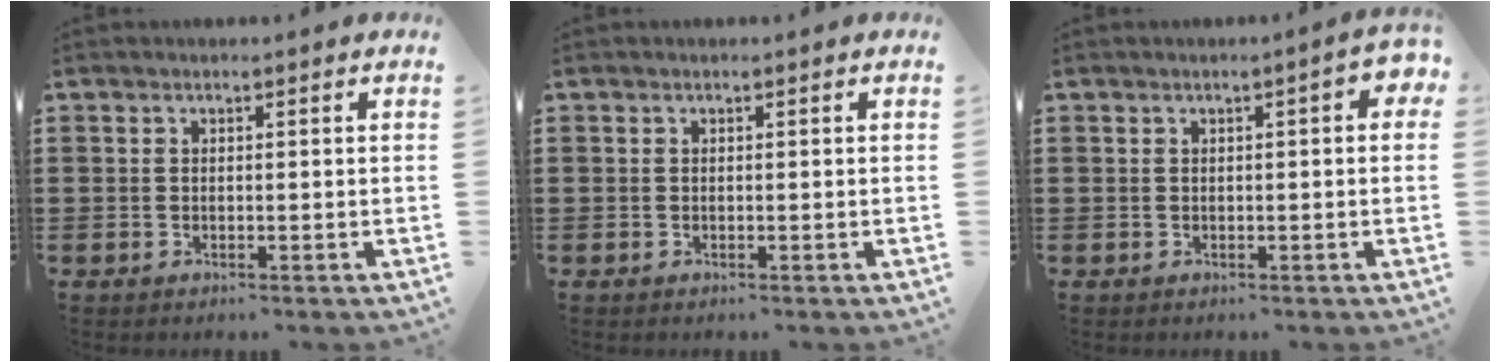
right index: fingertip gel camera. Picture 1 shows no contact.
{"total": 0.0}
{"total": 1.4, "force": [0.1, 0.2, 1.3], "torque": [-0.026, 0.000, 0.002]}